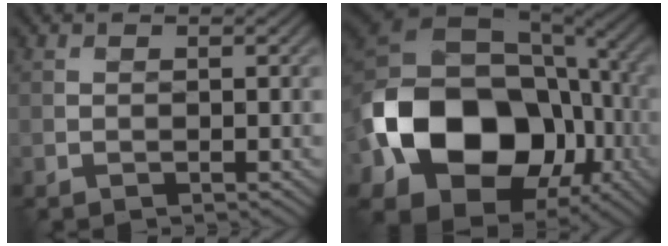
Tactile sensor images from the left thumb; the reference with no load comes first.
{"total": 19.8, "force": [-4.8, 14.3, 12.9], "torque": [-0.280, -0.029, -0.077]}